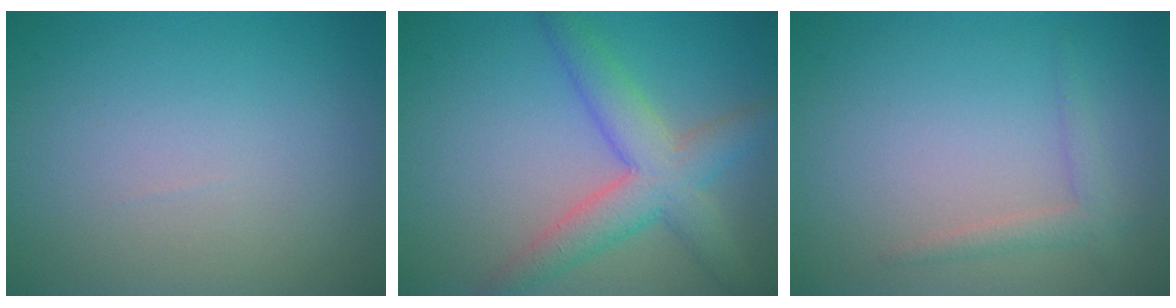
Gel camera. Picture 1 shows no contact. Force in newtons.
{"total": 5.5, "press": 5.4, "slide": 0.3}
{"total": 1.5, "press": 1.4, "slide": 0.1}